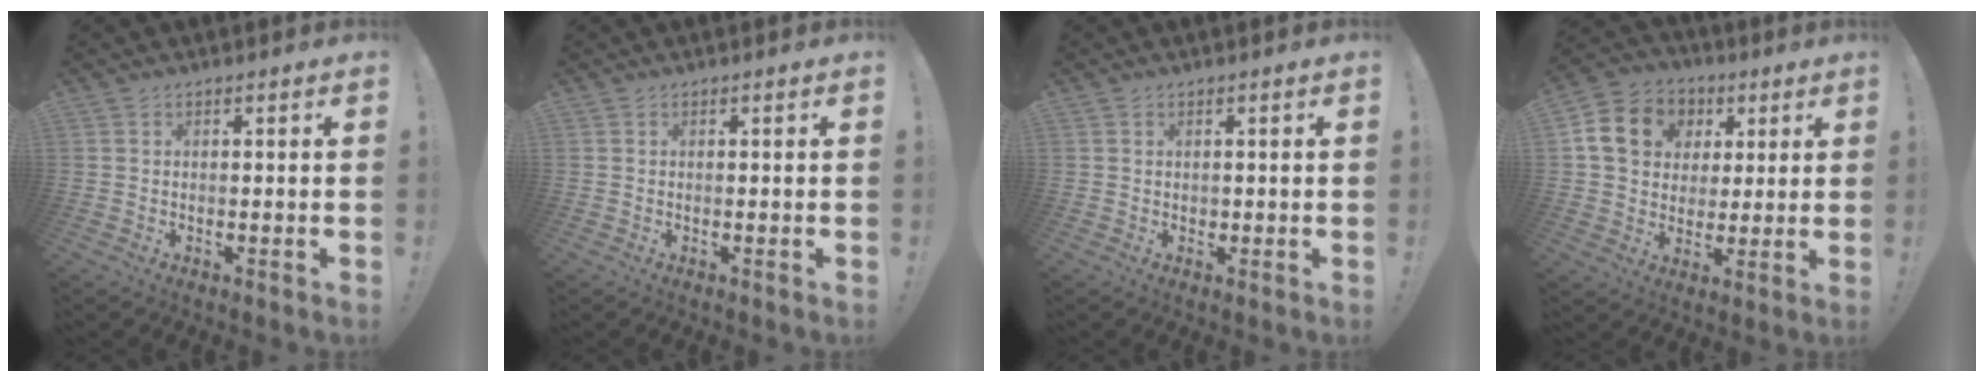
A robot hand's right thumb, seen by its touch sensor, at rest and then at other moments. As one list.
[{"total": 0.0}, {"total": 0.9, "force": [0.2, 0.9, 0.1], "torque": [-0.008, 0.005, 0.005]}, {"total": 14.7, "force": [4.6, 12.3, 6.7], "torque": [-0.094, -0.005, 0.096]}]